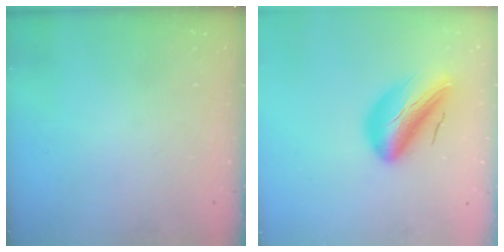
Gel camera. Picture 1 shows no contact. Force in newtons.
{"total": 14.6, "press": 14.1, "slide": 3.9}